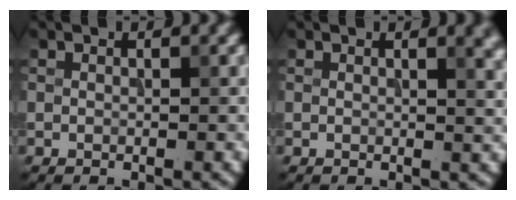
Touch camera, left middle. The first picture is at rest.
{"total": 2.3, "force": [1.2, 0.7, 1.8], "torque": [-0.019, -0.001, 0.019]}